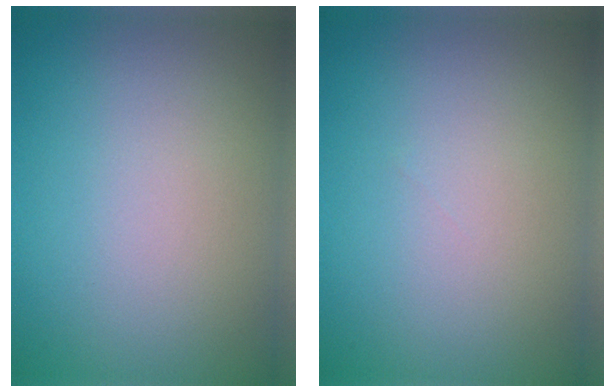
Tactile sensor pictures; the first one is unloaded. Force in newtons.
{"total": 0.0}